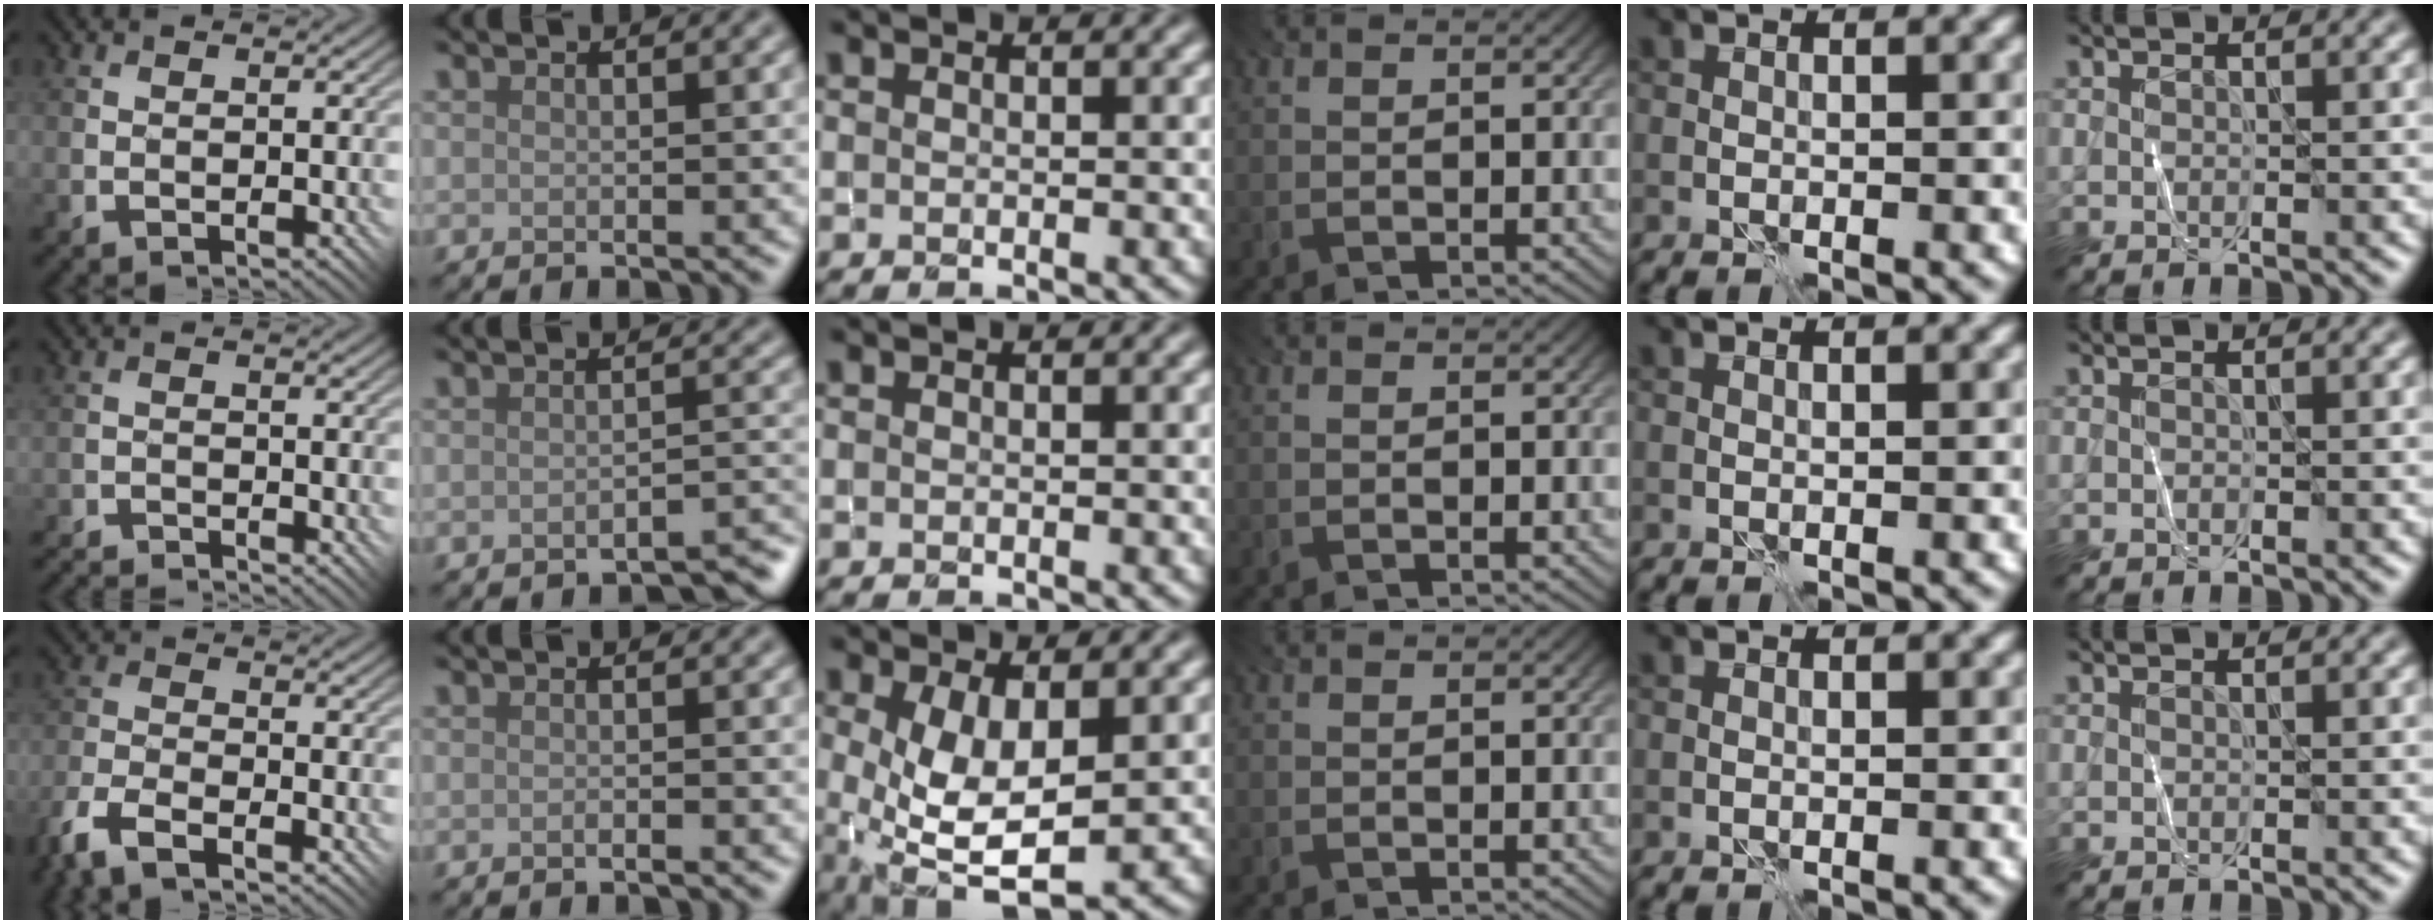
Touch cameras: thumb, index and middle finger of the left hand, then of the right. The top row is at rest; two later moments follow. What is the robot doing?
{"motion": "fold", "object": "shorts"}